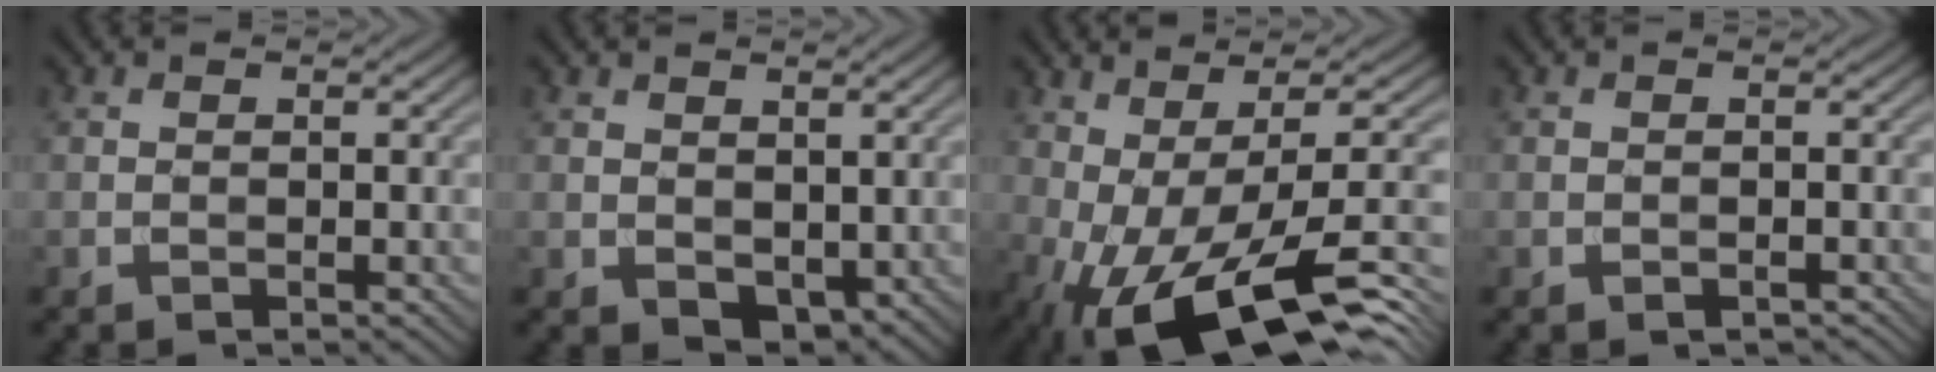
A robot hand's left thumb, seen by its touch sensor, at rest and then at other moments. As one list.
[{"total": 2.9, "force": [0.7, 2.0, 2.0], "torque": [-0.040, -0.010, 0.018]}, {"total": 15.2, "force": [-5.1, 5.3, 13.4], "torque": [-0.225, -0.013, -0.068]}, {"total": 0.8, "force": [-0.5, 0.3, 0.5], "torque": [-0.006, -0.001, -0.007]}]